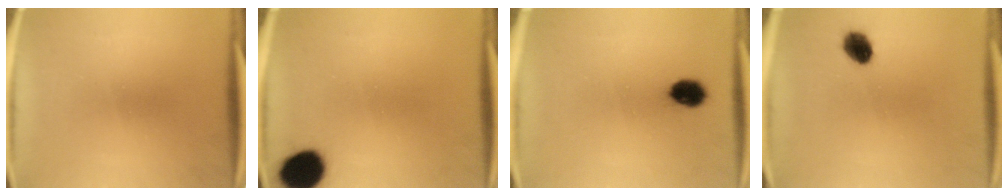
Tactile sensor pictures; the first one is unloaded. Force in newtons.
{"total": 11.2}
{"total": 5.0}
{"total": 5.3}